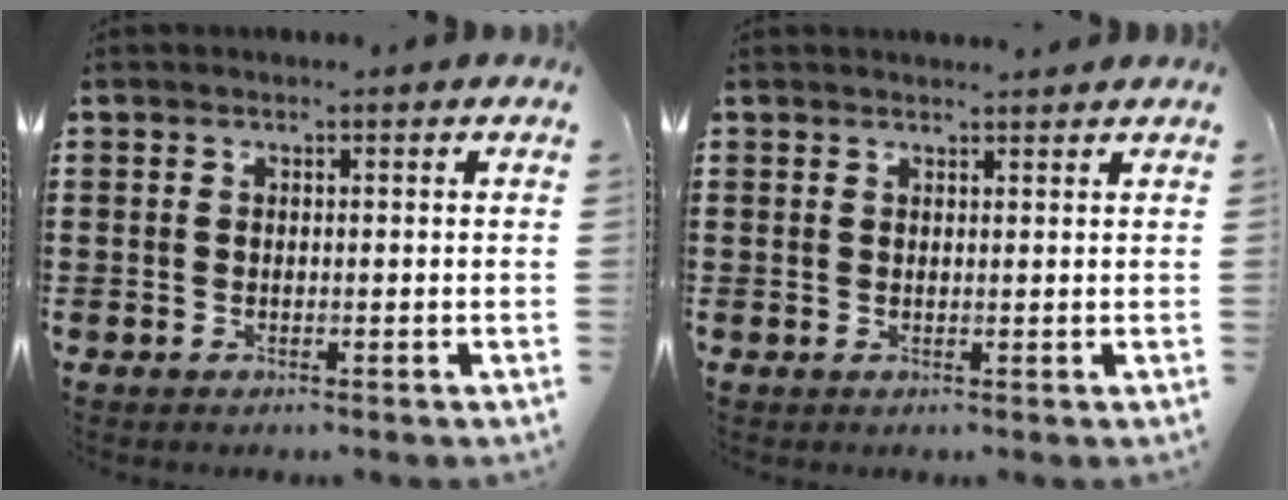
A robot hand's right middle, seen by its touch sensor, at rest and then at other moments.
{"total": 1.2, "force": [1.2, 0.0, 0.2], "torque": [0.002, -0.004, 0.020]}